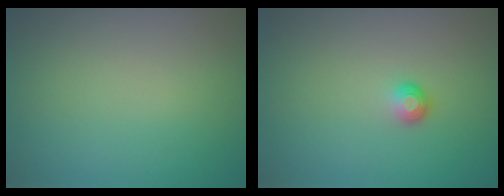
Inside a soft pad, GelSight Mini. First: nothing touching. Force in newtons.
{"total": 1.1, "press": 1.0, "slide": 0.4}